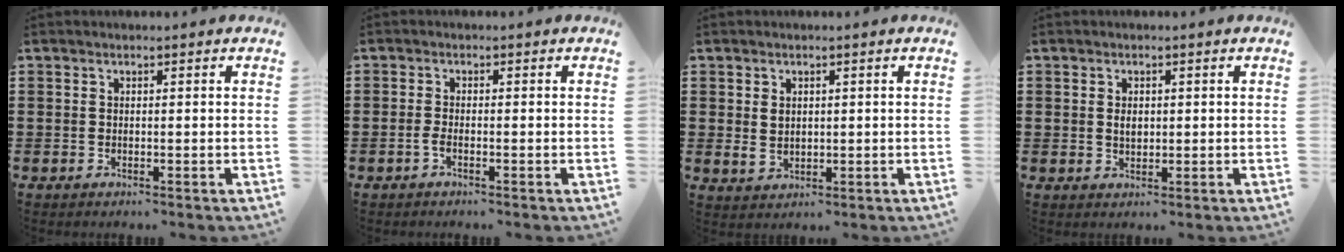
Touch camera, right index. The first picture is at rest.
{"total": 1.4, "force": [-0.7, 0.2, 1.2], "torque": [-0.031, -0.005, -0.015]}
{"total": 2.3, "force": [0.8, 1.7, 1.3], "torque": [-0.029, 0.007, 0.016]}
{"total": 1.9, "force": [0.3, 1.3, 1.4], "torque": [-0.029, 0.007, 0.004]}